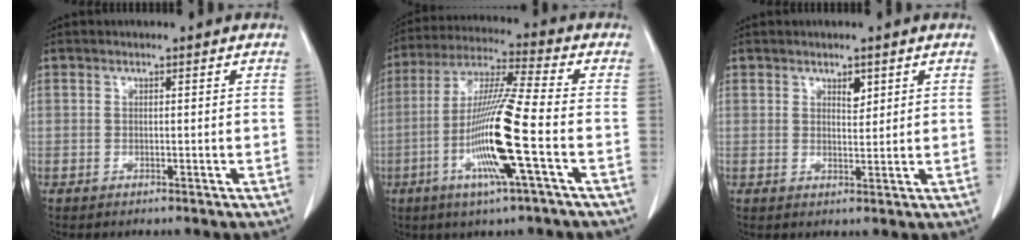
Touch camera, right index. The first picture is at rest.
{"total": 14.2, "force": [-4.1, -0.6, 13.6], "torque": [-0.272, -0.011, -0.086]}
{"total": 2.0, "force": [1.2, 0.9, 1.3], "torque": [-0.018, -0.005, 0.020]}